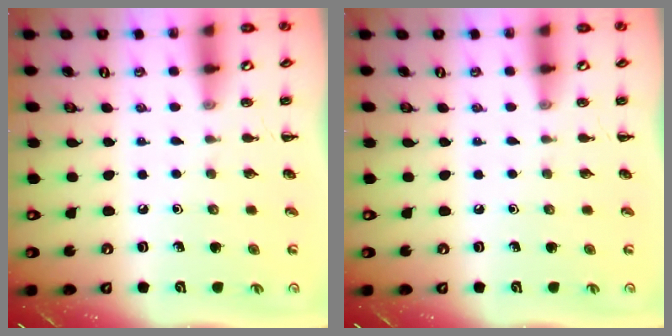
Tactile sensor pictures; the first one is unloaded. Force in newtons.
{"total": 0.0}